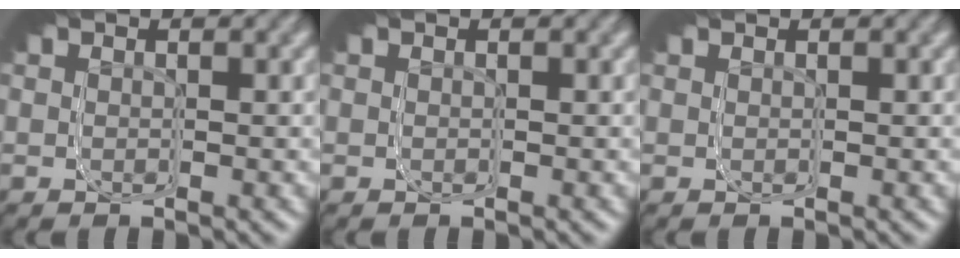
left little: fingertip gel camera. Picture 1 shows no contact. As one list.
[{"total": 0.0}, {"total": 0.0}]